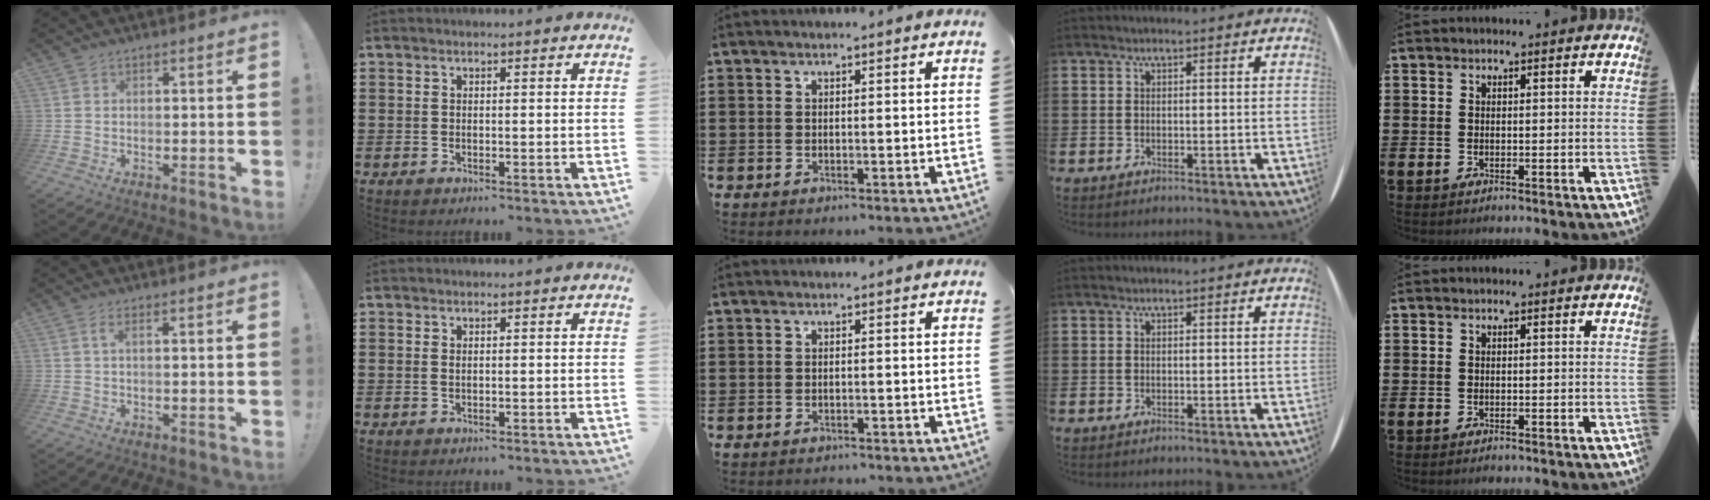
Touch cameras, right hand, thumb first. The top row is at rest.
{"thumb": {"total": 1.9, "force": [0.6, 0.2, 1.8], "torque": [-0.031, -0.001, 0.008]}, "index": {"total": 0.6, "force": [0.2, 0.3, 0.5], "torque": [-0.011, 0.002, 0.003]}, "middle": {"total": 0.6, "force": [-0.6, 0.0, 0.0], "torque": [0.000, 0.000, -0.013]}}